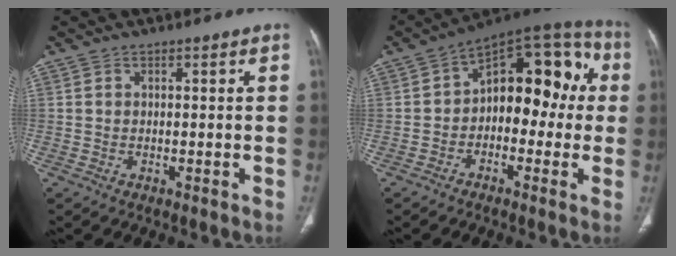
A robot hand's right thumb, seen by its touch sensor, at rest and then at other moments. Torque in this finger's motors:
{"motor_torque": [-0.38, 1.04, 0.08, 0.09, 0.13]}